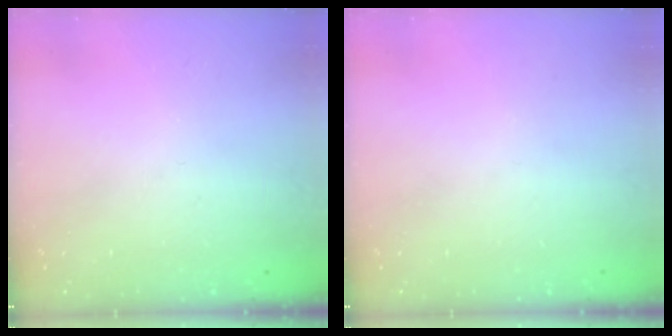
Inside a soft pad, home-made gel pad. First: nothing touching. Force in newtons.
{"total": 0.0}